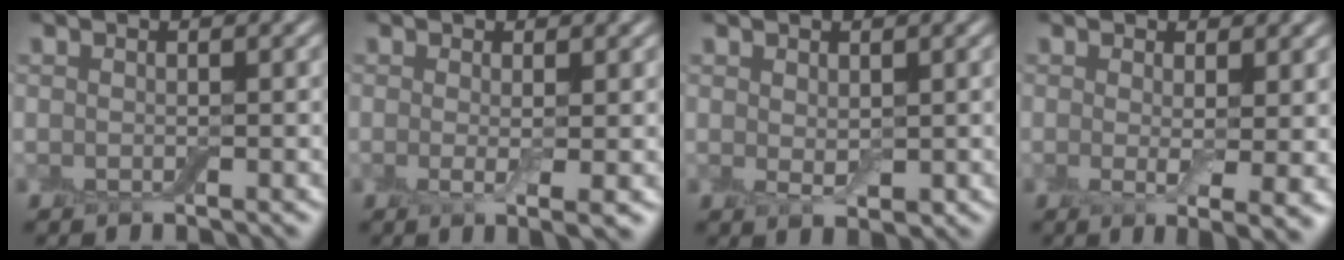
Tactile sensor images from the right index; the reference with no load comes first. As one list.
[{"total": 2.5, "force": [0.0, 0.4, 2.4], "torque": [-0.041, -0.010, 0.001]}, {"total": 1.5, "force": [0.6, 0.7, 1.2], "torque": [-0.023, -0.003, 0.015]}, {"total": 3.8, "force": [0.3, 0.8, 3.7], "torque": [-0.055, -0.017, 0.007]}]